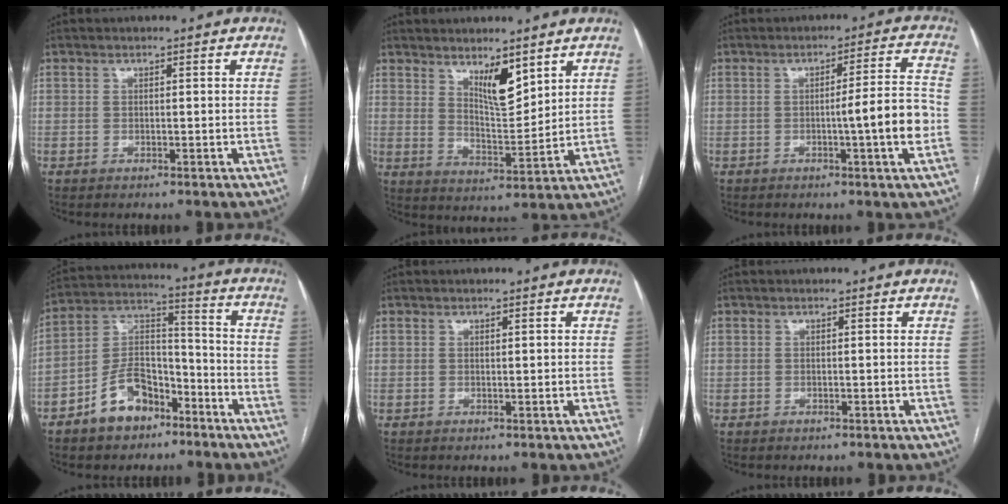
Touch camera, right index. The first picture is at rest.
{"total": 6.5, "force": [4.4, 1.6, 4.5], "torque": [-0.082, -0.015, 0.081]}
{"total": 7.9, "force": [-1.8, -0.5, 7.6], "torque": [-0.102, 0.007, -0.025]}
{"total": 10.7, "force": [-6.4, 6.0, 6.0], "torque": [-0.121, 0.027, -0.115]}
{"total": 0.6, "force": [0.2, 0.1, 0.5], "torque": [-0.009, 0.001, 0.003]}
{"total": 0.0}